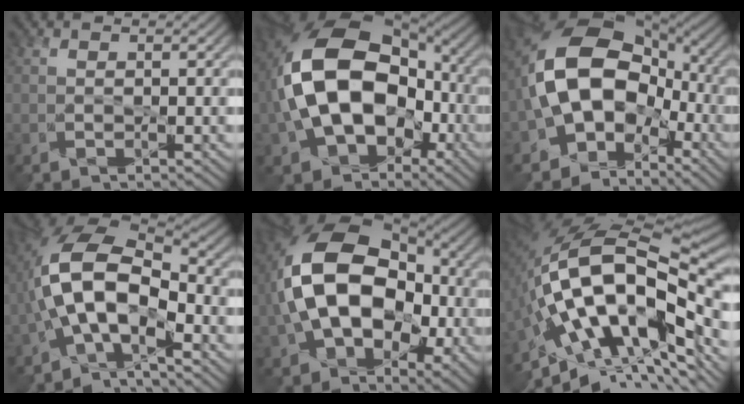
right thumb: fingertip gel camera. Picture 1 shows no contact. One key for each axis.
{"total": 18.1, "fx": -1.3, "fy": 12.2, "fz": 13.3, "tx": -0.254, "ty": -0.009, "tz": -0.017}
{"total": 15.6, "fx": -2.1, "fy": 11.7, "fz": 10.0, "tx": -0.179, "ty": 0.005, "tz": -0.049}
{"total": 11.7, "fx": -2.5, "fy": 6.0, "fz": 9.7, "tx": -0.202, "ty": 0.007, "tz": -0.055}
{"total": 16.8, "fx": 0.1, "fy": 11.0, "fz": 12.7, "tx": -0.235, "ty": 0.001, "tz": 0.004}
{"total": 18.6, "fx": -2.9, "fy": 8.7, "fz": 16.2, "tx": -0.319, "ty": -0.010, "tz": -0.048}